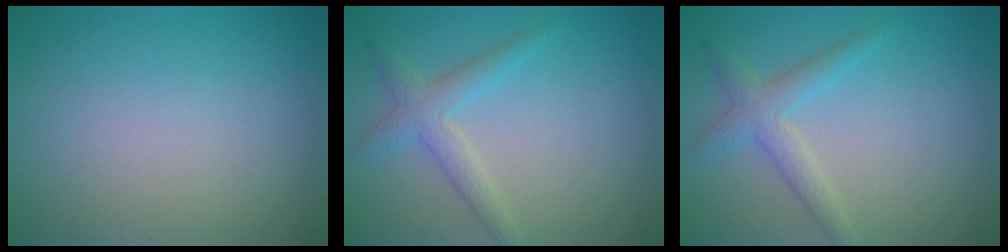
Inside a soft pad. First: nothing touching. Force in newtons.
{"total": 2.6, "press": 2.6, "slide": 0.1}
{"total": 2.6, "press": 2.6, "slide": 0.1}